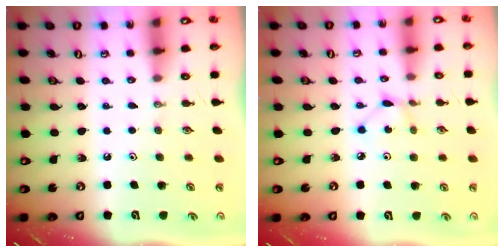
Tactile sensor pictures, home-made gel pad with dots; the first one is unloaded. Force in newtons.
{"total": 2.0, "press": 2.0, "slide": 0.2}